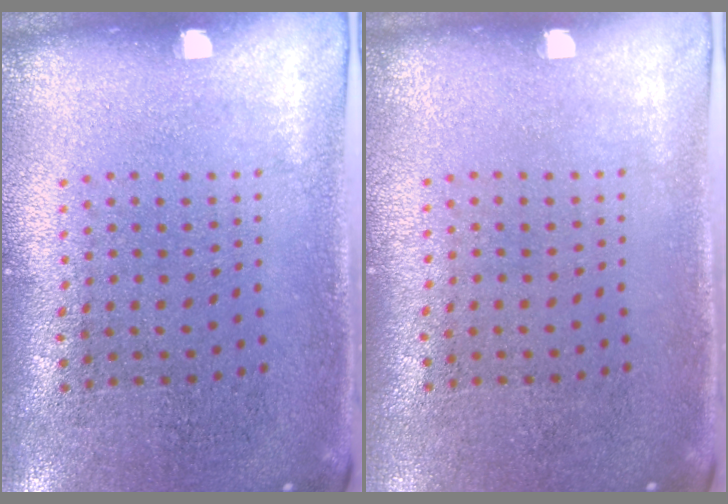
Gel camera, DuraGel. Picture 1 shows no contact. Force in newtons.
{"total": 0.0}